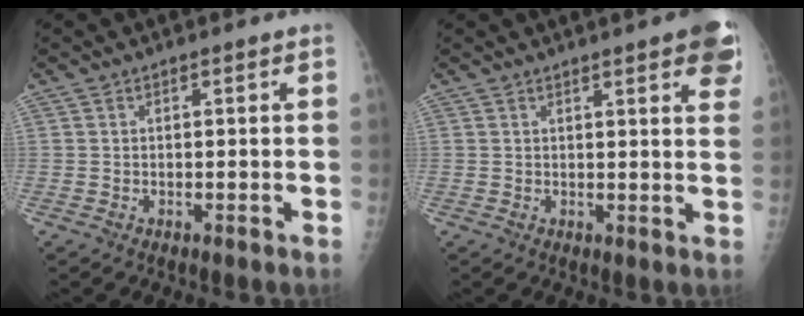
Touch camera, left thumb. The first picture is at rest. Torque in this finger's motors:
{"motor_torque": [2.02, 1.80, 1.26, -0.68, 0.07]}